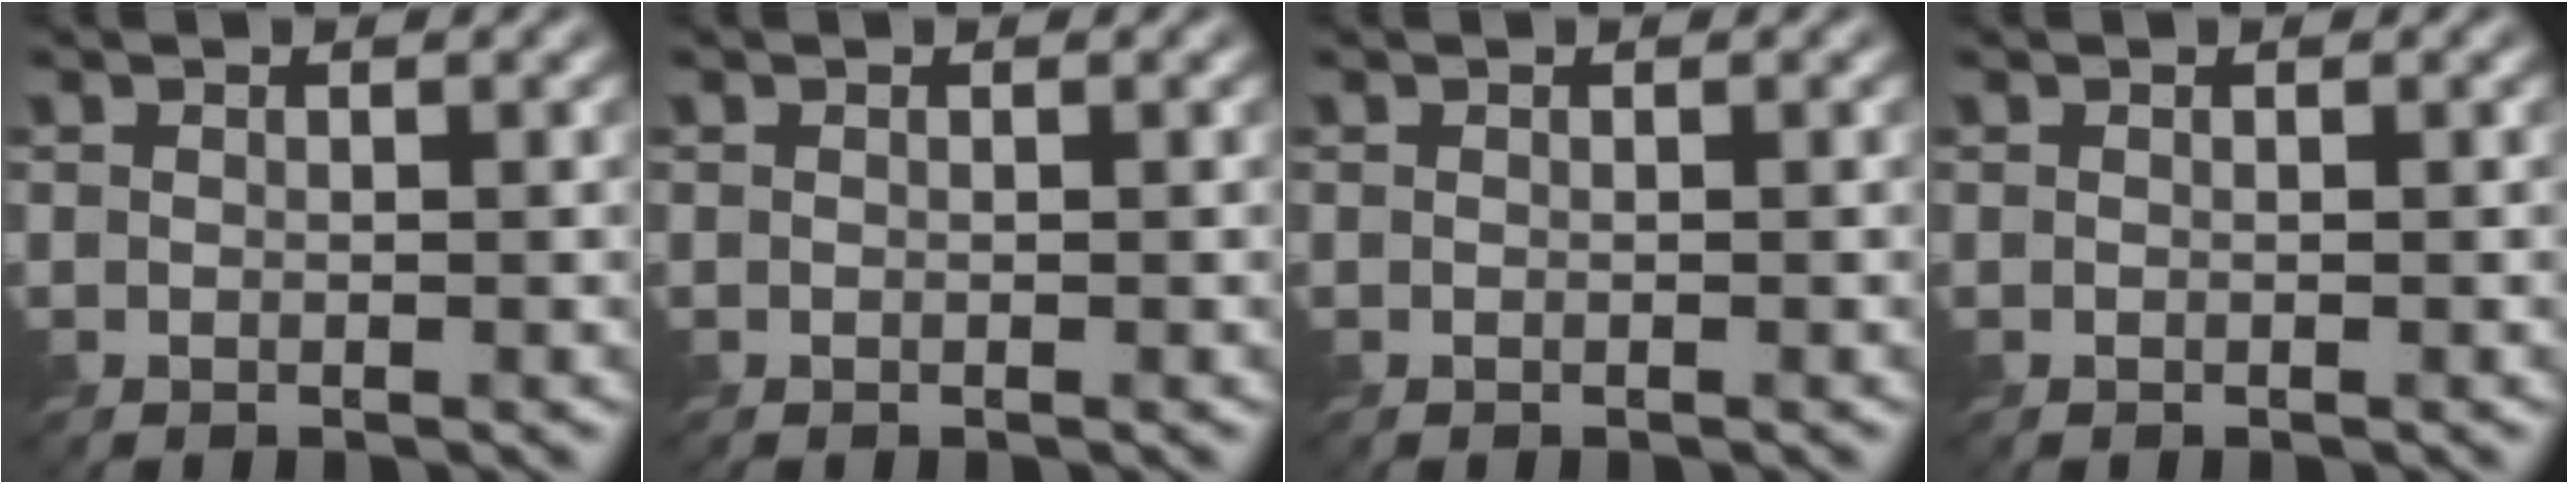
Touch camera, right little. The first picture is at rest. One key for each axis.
{"total": 0.0}
{"total": 0.0}
{"total": 0.0}